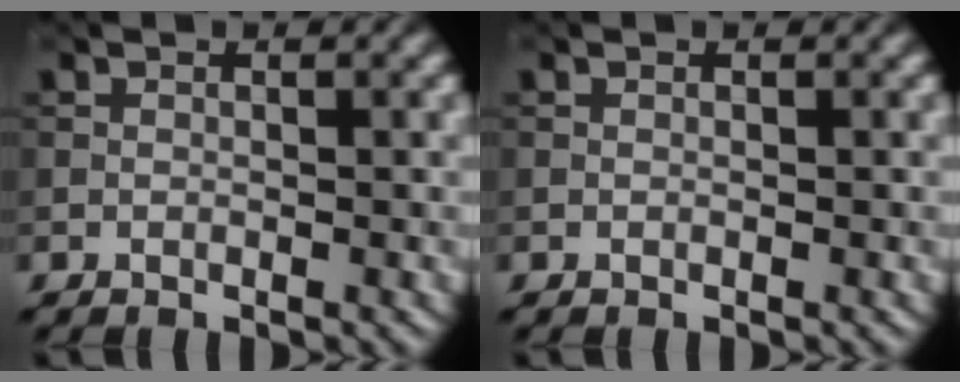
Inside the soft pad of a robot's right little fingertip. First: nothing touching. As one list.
[{"total": 0.0}]